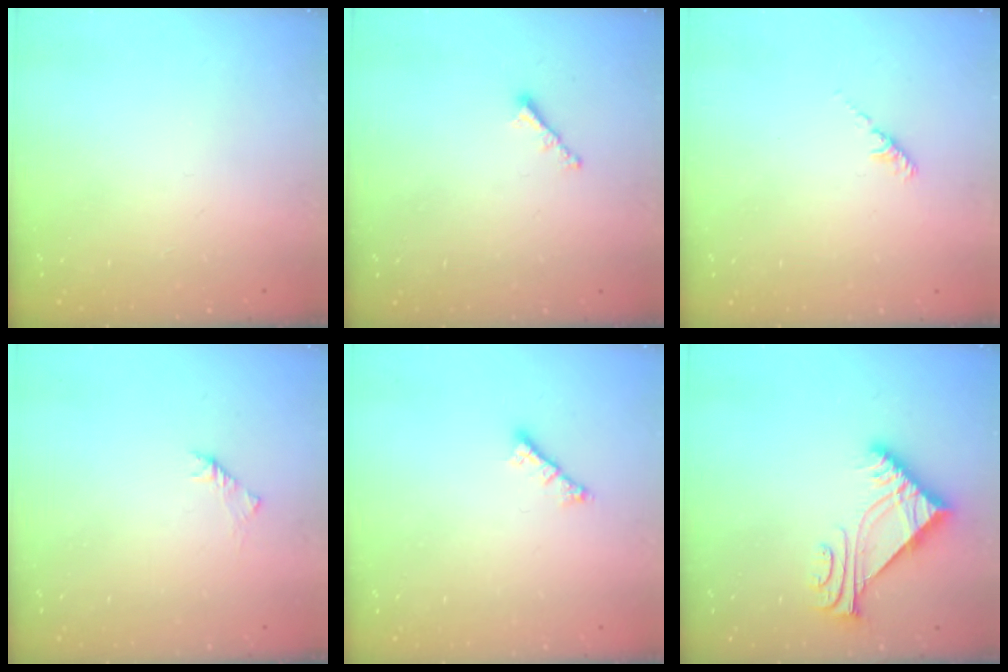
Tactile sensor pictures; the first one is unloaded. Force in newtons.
{"total": 1.8, "press": 1.7, "slide": 0.5}
{"total": 2.2, "press": 2.1, "slide": 0.6}
{"total": 2.0, "press": 1.9, "slide": 0.6}
{"total": 1.2, "press": 1.2, "slide": 0.3}
{"total": 7.0, "press": 6.9, "slide": 0.8}